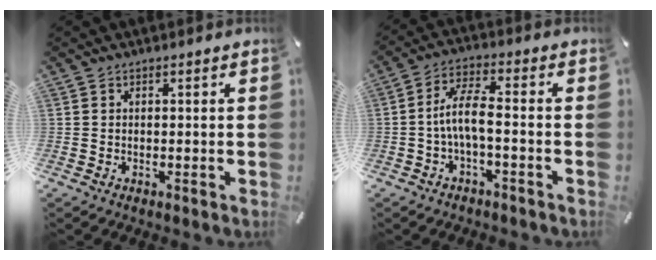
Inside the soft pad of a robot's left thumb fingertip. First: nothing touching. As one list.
[{"total": 8.1, "force": [-1.7, 2.9, 7.4], "torque": [-0.145, 0.008, -0.033]}]